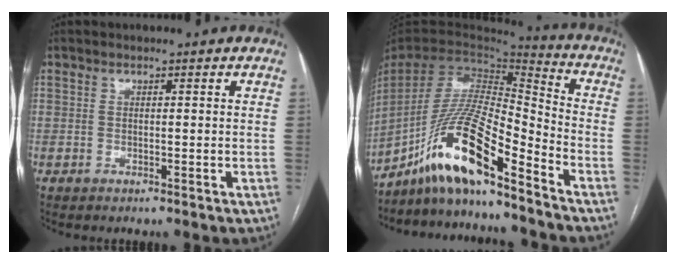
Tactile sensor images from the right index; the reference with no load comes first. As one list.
[{"total": 15.9, "force": [-11.6, 1.2, 10.8], "torque": [-0.211, 0.009, -0.214]}]